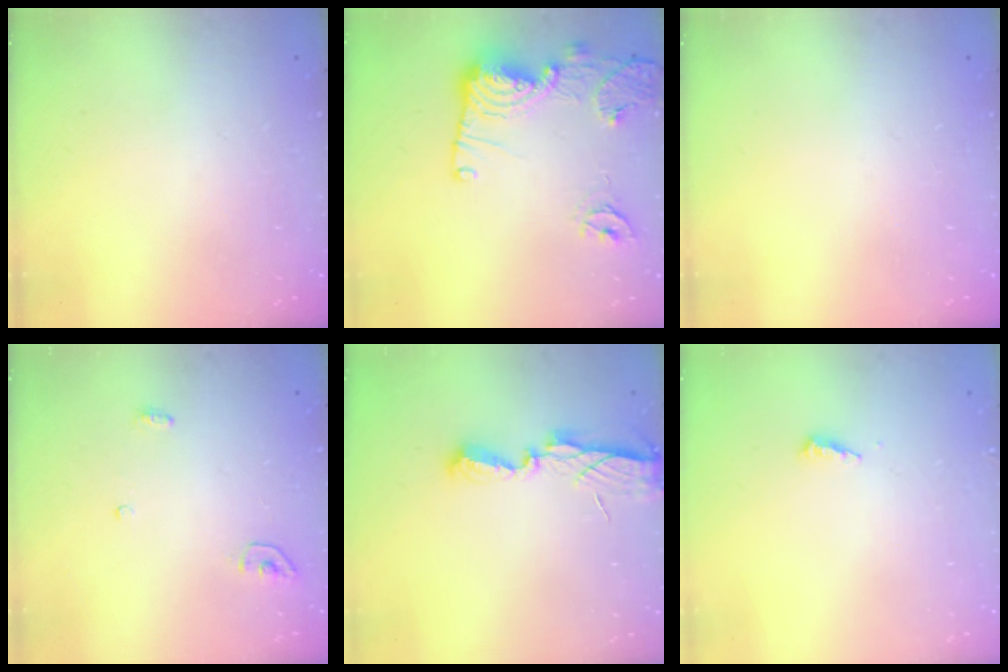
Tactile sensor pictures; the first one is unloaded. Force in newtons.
{"total": 14.3, "press": 14.2, "slide": 1.4}
{"total": 0.0}
{"total": 3.4, "press": 3.4, "slide": 0.3}
{"total": 6.2, "press": 6.2, "slide": 0.0}
{"total": 3.1, "press": 3.1, "slide": 0.2}